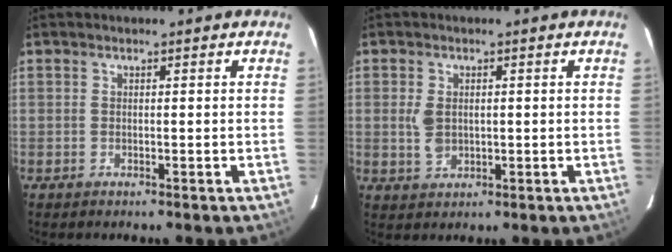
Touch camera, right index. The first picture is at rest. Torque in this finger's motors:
{"motor_torque": [0.06, 0.01, 0.05, 0.03]}